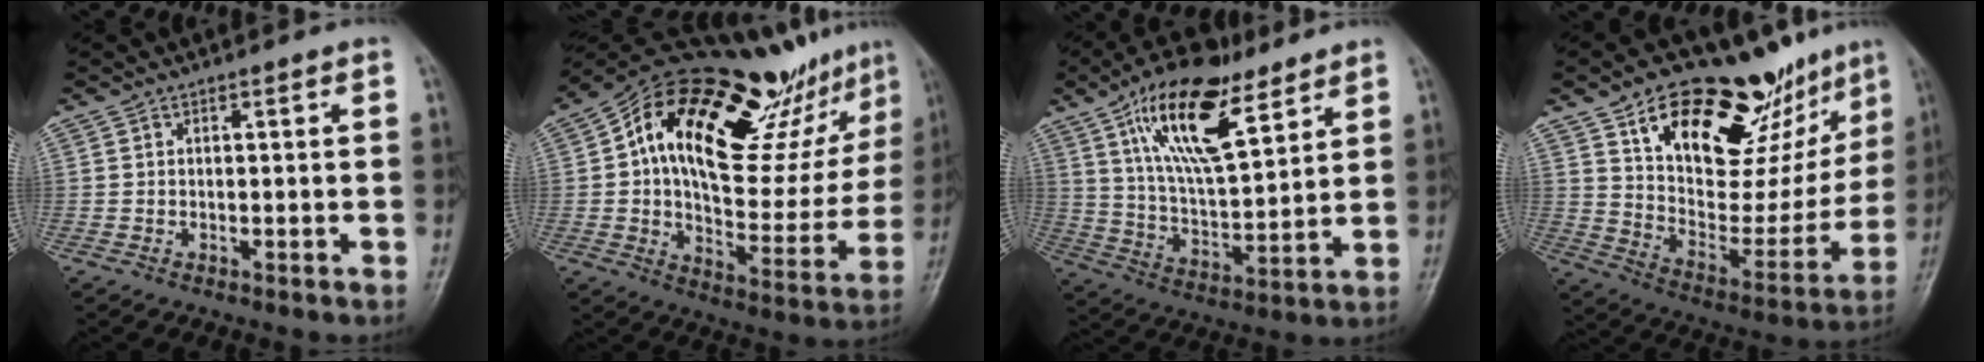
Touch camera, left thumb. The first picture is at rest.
{"total": 30.9, "force": [17.1, 13.2, 22.0], "torque": [-0.280, -0.016, 0.268]}
{"total": 18.9, "force": [10.2, 7.6, 13.9], "torque": [-0.216, -0.038, 0.185]}
{"total": 28.0, "force": [16.9, 13.7, 17.7], "torque": [-0.205, -0.050, 0.269]}